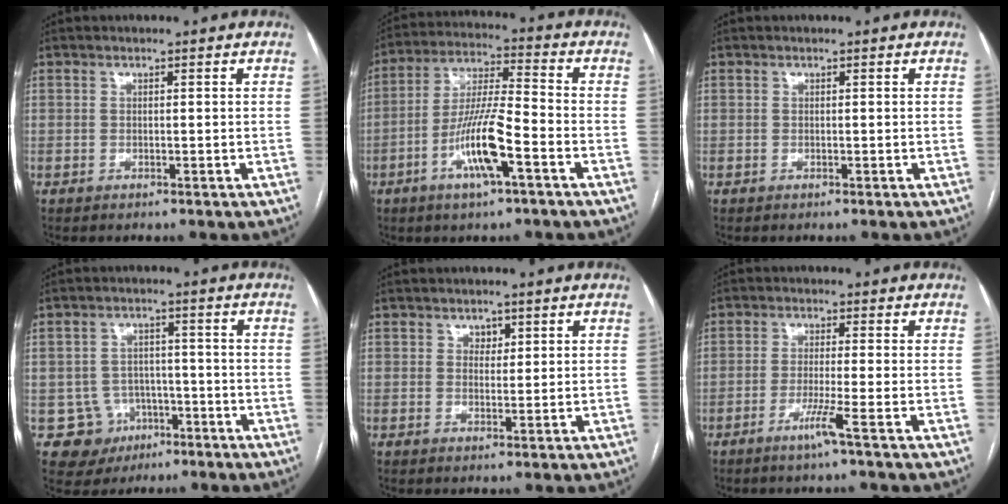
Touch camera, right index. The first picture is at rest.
{"total": 11.3, "force": [-4.6, 1.3, 10.2], "torque": [-0.201, -0.001, -0.087]}
{"total": 0.0}
{"total": 6.7, "force": [-2.7, 6.1, 0.4], "torque": [0.000, 0.013, -0.034]}
{"total": 1.7, "force": [0.9, 1.2, 0.8], "torque": [-0.007, -0.001, 0.014]}
{"total": 3.8, "force": [-2.1, -1.2, 3.0], "torque": [-0.060, -0.010, -0.045]}